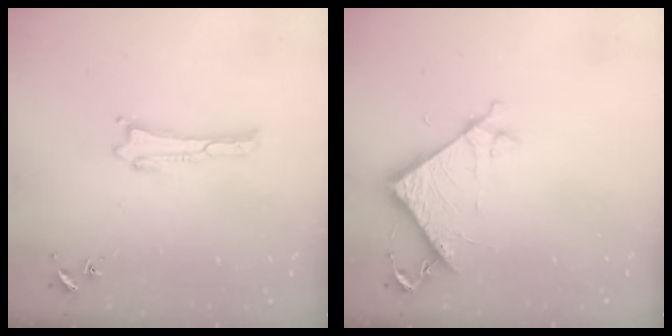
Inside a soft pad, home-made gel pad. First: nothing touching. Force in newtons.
{"total": 7.2, "press": 7.2, "slide": 0.4}